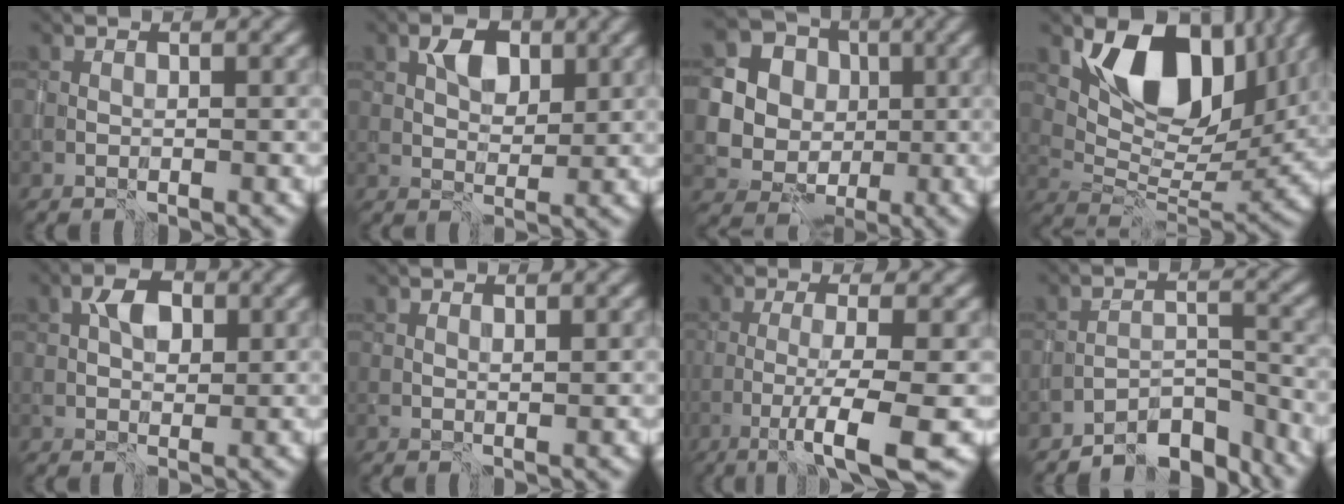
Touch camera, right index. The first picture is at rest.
{"total": 3.2, "force": [1.4, 2.0, 2.1], "torque": [-0.035, 0.003, 0.023]}
{"total": 10.7, "force": [1.6, 10.0, 3.6], "torque": [-0.112, 0.015, 0.020]}
{"total": 10.5, "force": [4.9, 6.2, 6.9], "torque": [-0.103, -0.016, 0.096]}
{"total": 3.6, "force": [1.1, 2.3, 2.5], "torque": [-0.043, 0.006, 0.017]}
{"total": 0.9, "force": [0.8, 0.1, 0.3], "torque": [-0.004, -0.002, 0.015]}
{"total": 6.7, "force": [-2.5, 1.0, 6.1], "torque": [-0.086, -0.003, -0.053]}
{"total": 5.2, "force": [-4.9, 1.2, 1.2], "torque": [-0.008, 0.006, -0.088]}